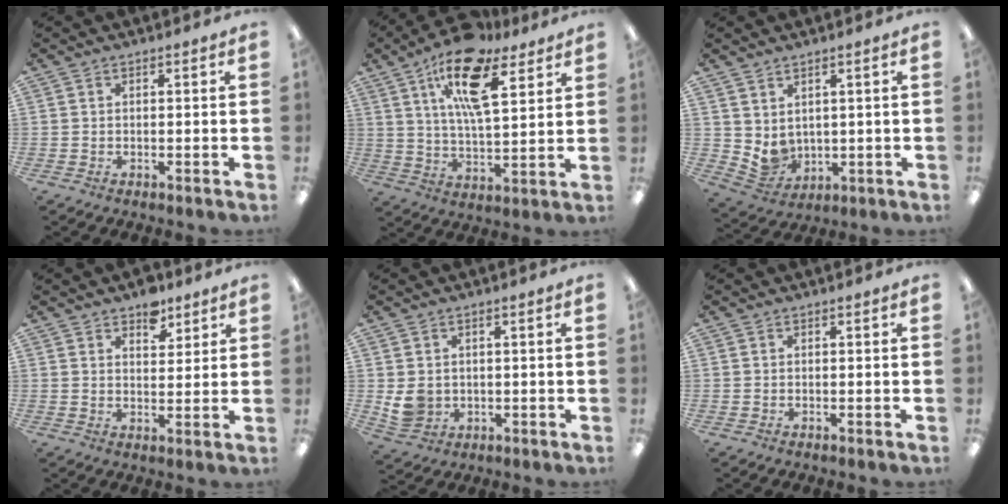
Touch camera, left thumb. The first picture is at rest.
{"total": 18.0, "force": [10.4, 7.2, 12.8], "torque": [-0.215, -0.038, 0.173]}
{"total": 5.1, "force": [2.7, 3.9, 1.8], "torque": [-0.044, -0.019, 0.055]}
{"total": 6.0, "force": [4.4, 3.4, 2.3], "torque": [-0.012, -0.025, 0.072]}
{"total": 5.0, "force": [1.0, 4.4, 2.3], "torque": [-0.045, 0.003, 0.022]}
{"total": 0.0}